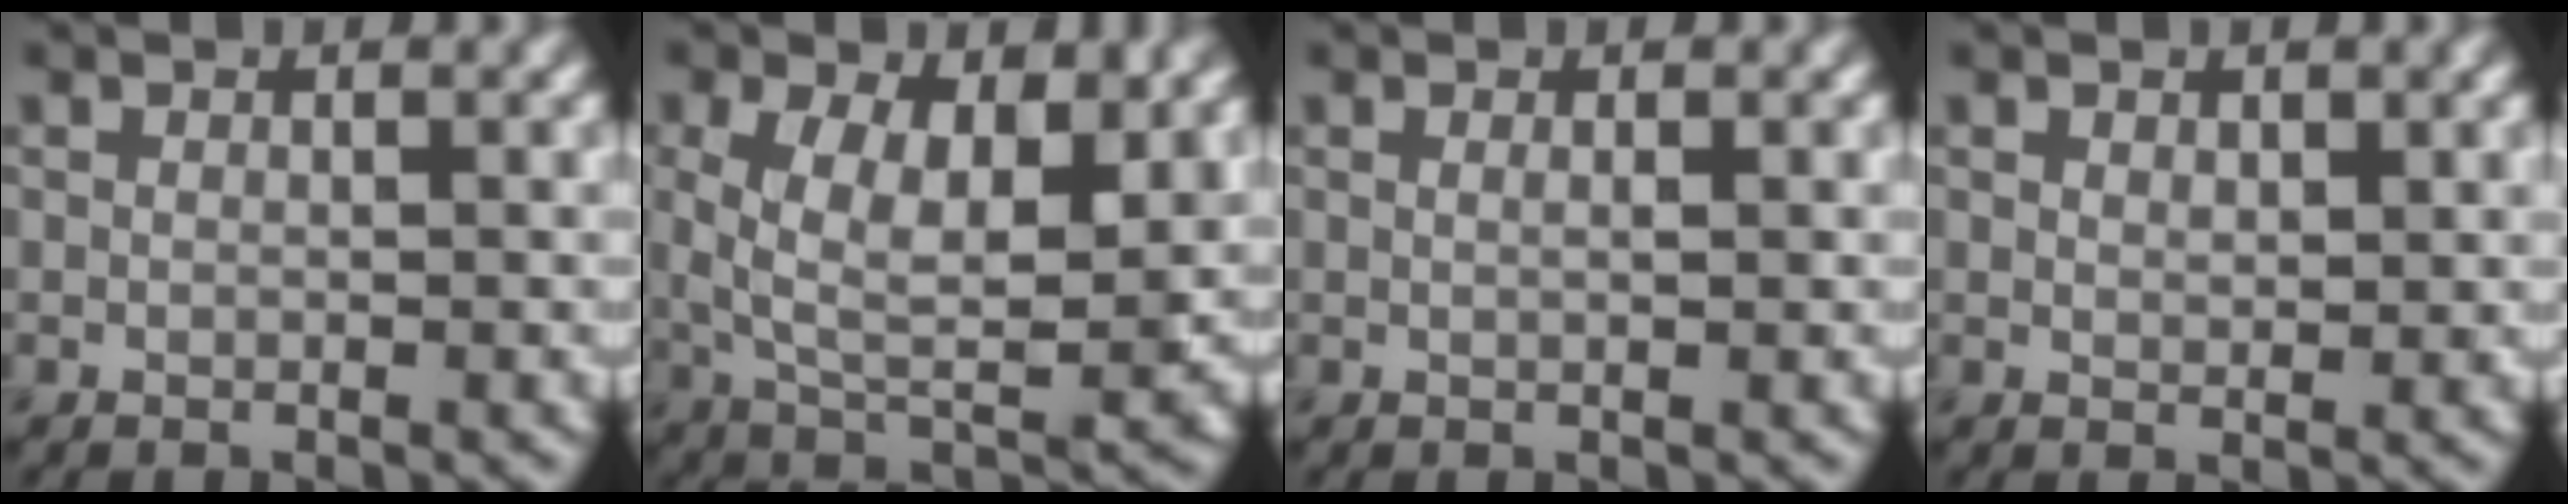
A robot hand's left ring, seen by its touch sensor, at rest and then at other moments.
{"total": 8.4, "force": [2.2, 4.3, 6.9], "torque": [-0.135, -0.004, 0.036]}
{"total": 0.8, "force": [0.2, 0.3, 0.7], "torque": [-0.008, 0.002, 0.000]}
{"total": 1.0, "force": [0.6, 0.5, 0.5], "torque": [-0.008, -0.003, 0.012]}